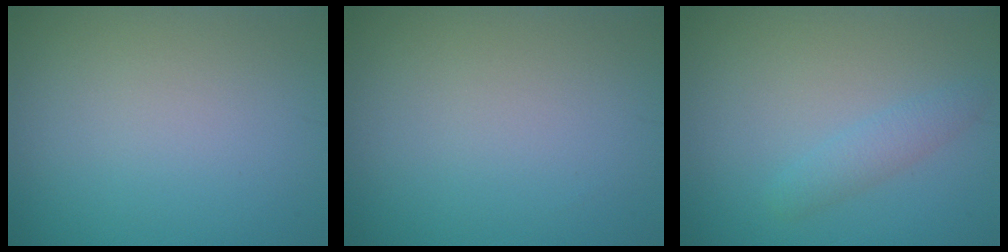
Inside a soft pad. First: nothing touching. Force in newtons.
{"total": 0.0}
{"total": 1.8, "press": 1.8, "slide": 0.1}